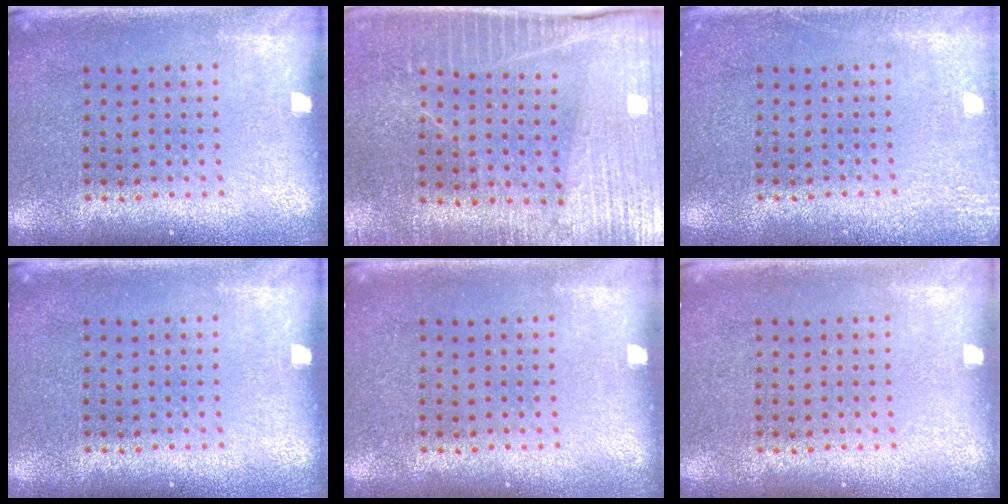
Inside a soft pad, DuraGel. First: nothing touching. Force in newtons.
{"total": 3.5, "press": 3.5, "slide": 0.4}
{"total": 1.9, "press": 1.9, "slide": 0.3}
{"total": 0.0}
{"total": 0.0}
{"total": 0.0}